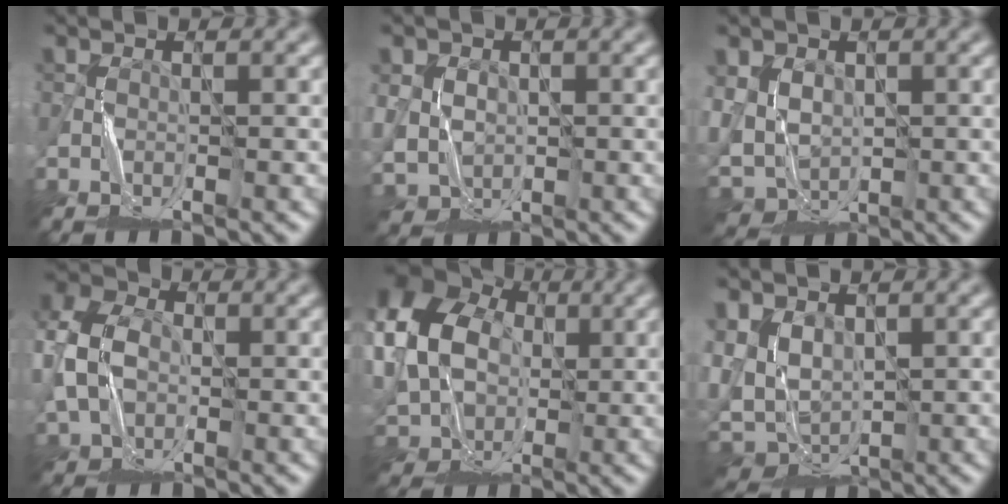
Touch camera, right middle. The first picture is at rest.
{"total": 2.6, "force": [0.7, 2.4, 0.7], "torque": [-0.017, -0.008, 0.025]}
{"total": 5.0, "force": [0.6, 4.2, 2.6], "torque": [-0.062, -0.012, 0.032]}
{"total": 7.3, "force": [0.4, 5.7, 4.6], "torque": [-0.133, 0.010, 0.006]}
{"total": 12.0, "force": [2.2, 9.5, 7.1], "torque": [-0.160, 0.013, 0.028]}
{"total": 3.8, "force": [0.1, 3.0, 2.4], "torque": [-0.047, -0.011, 0.004]}